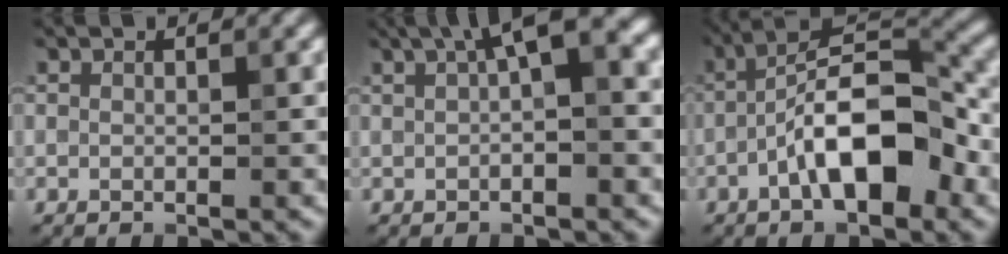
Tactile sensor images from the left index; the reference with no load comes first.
{"total": 5.1, "force": [1.7, 1.2, 4.6], "torque": [-0.065, 0.019, 0.018]}
{"total": 8.4, "force": [-3.0, 3.1, 7.2], "torque": [-0.116, 0.021, -0.055]}